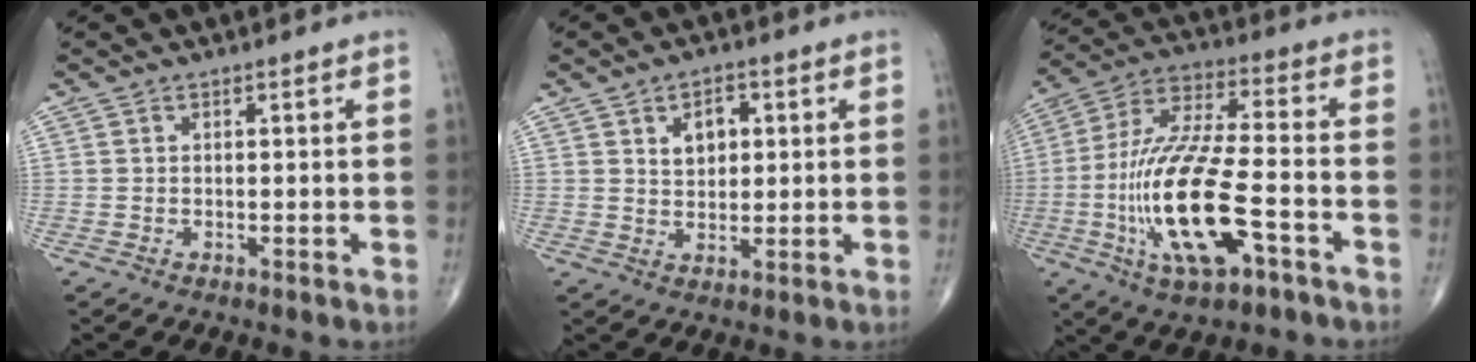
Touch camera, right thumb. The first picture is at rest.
{"total": 5.3, "force": [1.8, 3.5, 3.5], "torque": [-0.036, -0.006, 0.029]}
{"total": 20.4, "force": [-6.1, 6.7, 18.3], "torque": [-0.385, 0.029, -0.100]}